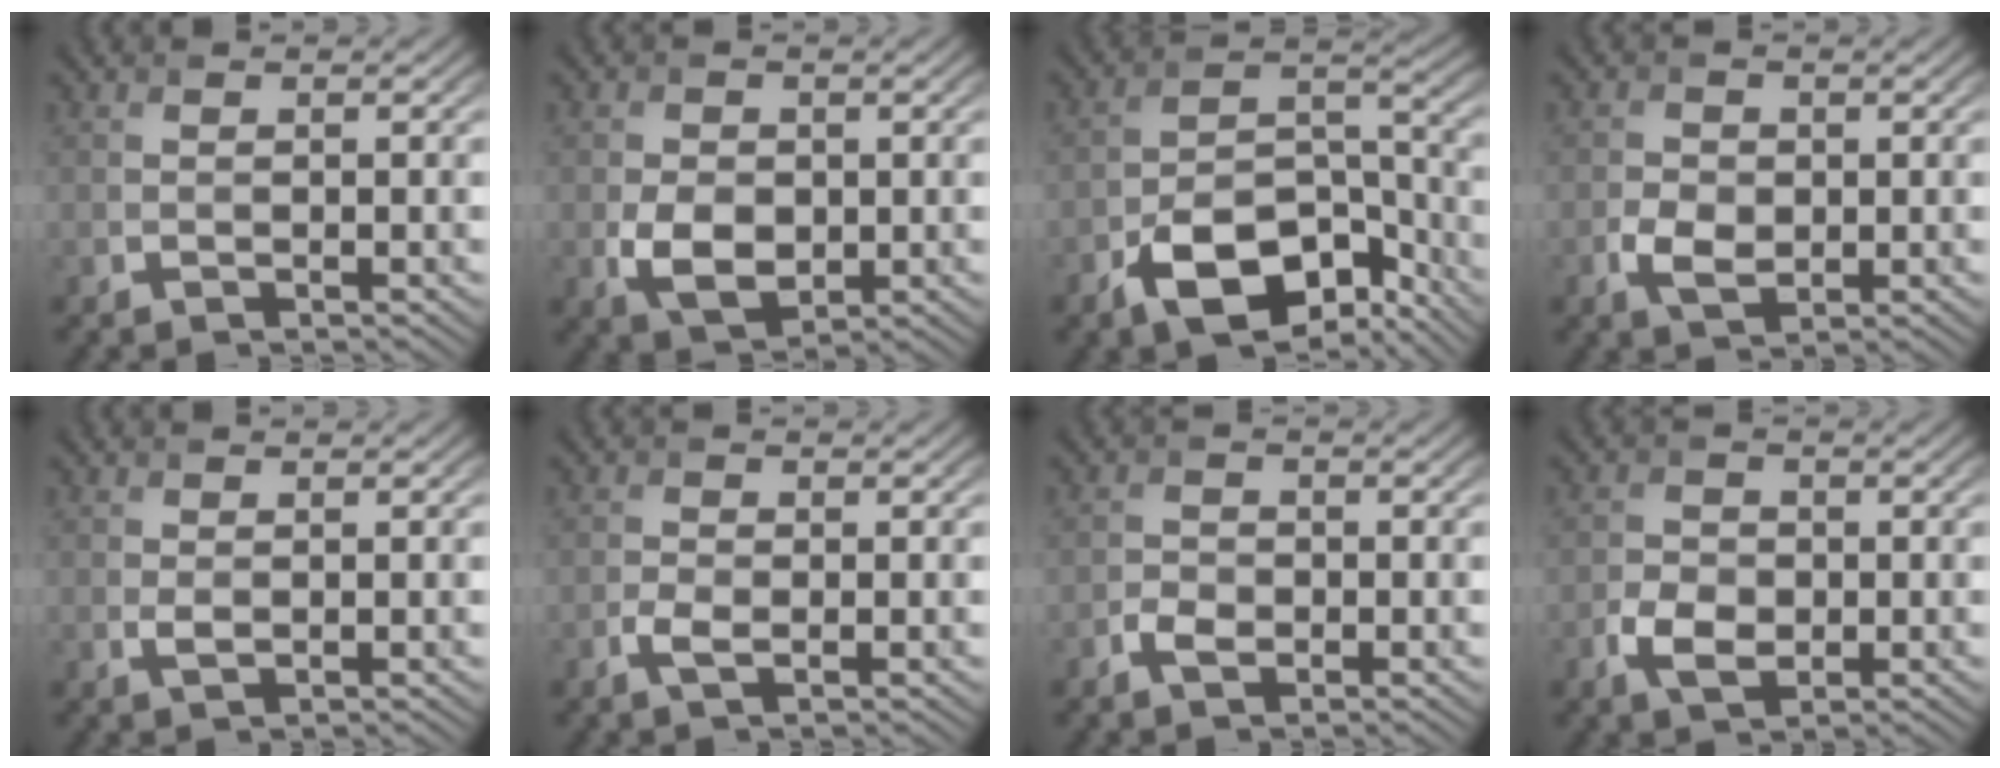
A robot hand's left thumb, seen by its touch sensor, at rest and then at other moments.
{"total": 4.8, "force": [-0.6, 3.5, 3.2], "torque": [-0.069, -0.013, -0.010]}
{"total": 11.6, "force": [-7.1, 6.0, 7.1], "torque": [-0.118, -0.010, -0.129]}
{"total": 3.2, "force": [-0.6, 2.3, 2.1], "torque": [-0.046, -0.005, -0.012]}
{"total": 1.0, "force": [0.1, 0.6, 0.8], "torque": [-0.020, -0.002, 0.003]}
{"total": 1.9, "force": [-0.7, 1.0, 1.5], "torque": [-0.033, -0.002, -0.015]}
{"total": 2.1, "force": [-1.0, 1.4, 1.1], "torque": [-0.025, 0.000, -0.021]}
{"total": 3.7, "force": [-1.1, 2.7, 2.3], "torque": [-0.053, -0.007, -0.025]}